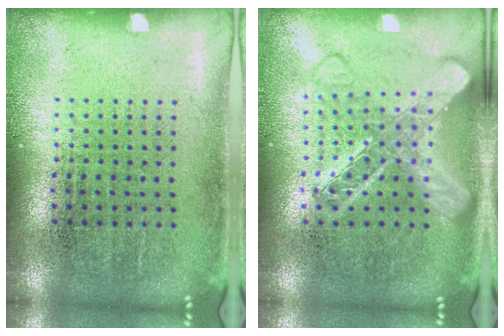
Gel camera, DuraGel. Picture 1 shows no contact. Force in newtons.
{"total": 2.7, "press": 2.6, "slide": 0.5}